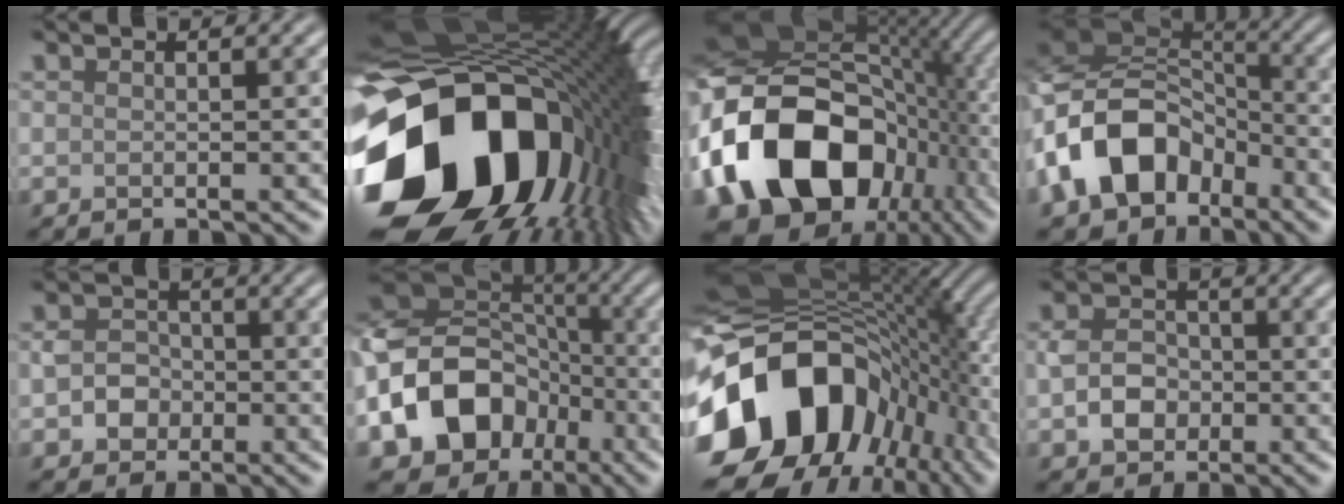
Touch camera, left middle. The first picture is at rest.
{"total": 18.9, "force": [-5.2, 12.9, 12.8], "torque": [-0.263, -0.030, -0.081]}
{"total": 18.0, "force": [-3.7, 13.2, 11.6], "torque": [-0.224, -0.010, -0.060]}
{"total": 10.6, "force": [-4.5, 7.5, 6.0], "torque": [-0.116, 0.007, -0.093]}
{"total": 2.7, "force": [-0.7, 2.4, 1.1], "torque": [-0.017, 0.005, -0.012]}
{"total": 15.7, "force": [-6.2, 12.6, 7.2], "torque": [-0.163, -0.010, -0.115]}
{"total": 17.8, "force": [-5.0, 13.4, 10.6], "torque": [-0.205, -0.021, -0.081]}
{"total": 3.5, "force": [-0.8, 2.9, 1.9], "torque": [-0.037, 0.003, -0.014]}